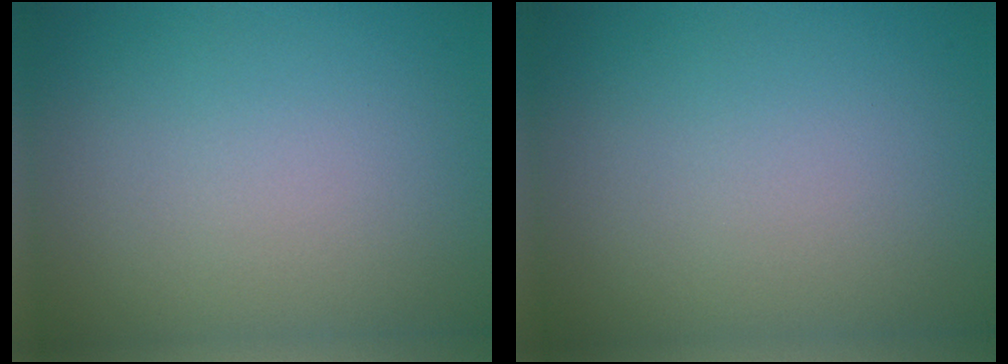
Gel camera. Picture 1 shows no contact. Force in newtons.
{"total": 0.0}